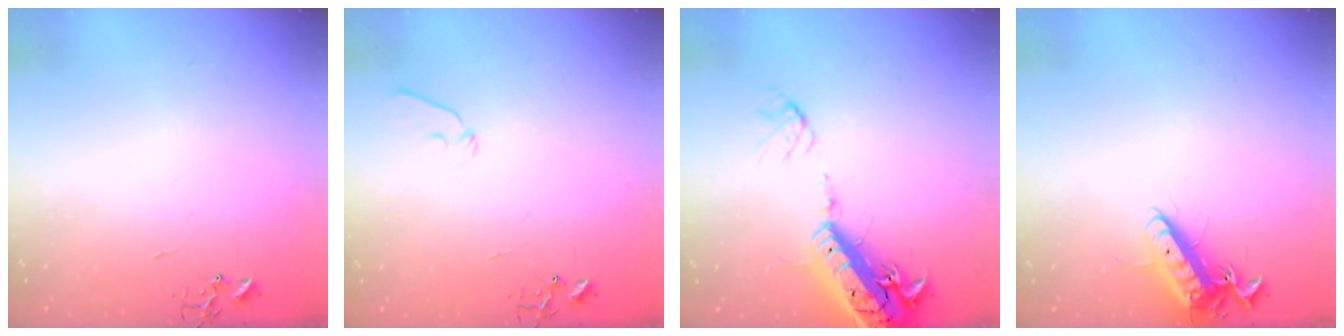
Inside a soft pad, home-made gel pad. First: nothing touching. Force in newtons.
{"total": 6.8, "press": 6.8, "slide": 1.0}
{"total": 19.9, "press": 19.4, "slide": 4.6}
{"total": 12.6, "press": 12.6, "slide": 1.4}